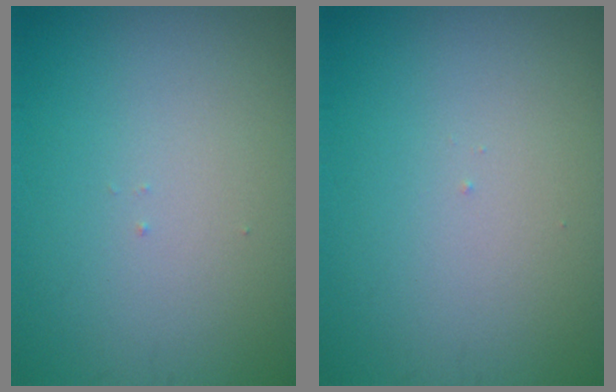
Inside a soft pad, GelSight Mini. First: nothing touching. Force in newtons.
{"total": 0.0}